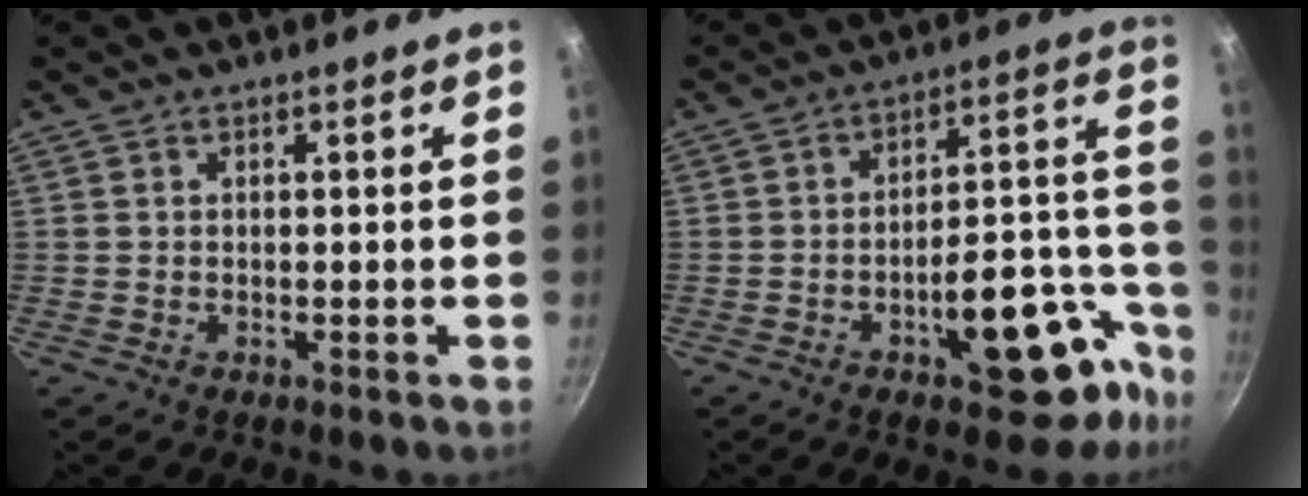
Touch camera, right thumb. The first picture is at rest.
{"total": 19.5, "force": [-9.4, 8.6, 14.8], "torque": [-0.128, 0.067, -0.126]}